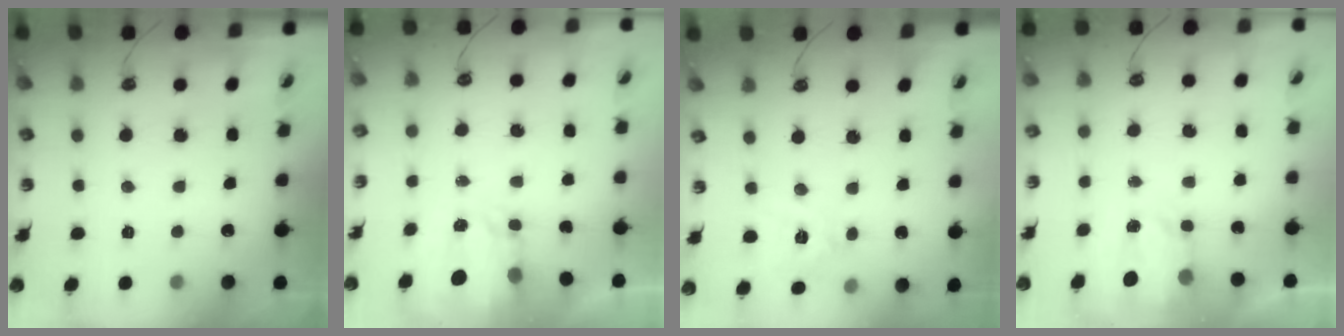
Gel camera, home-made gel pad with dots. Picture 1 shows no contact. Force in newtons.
{"total": 3.3, "press": 3.3, "slide": 0.4}
{"total": 9.5, "press": 9.5, "slide": 0.9}
{"total": 4.3, "press": 4.3, "slide": 0.5}